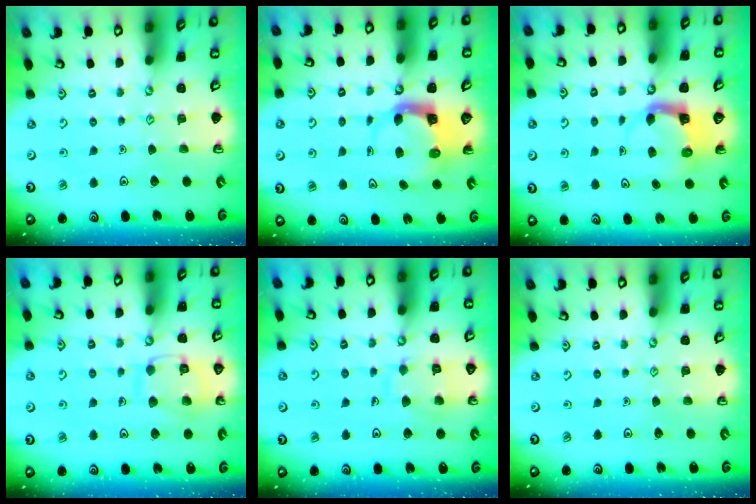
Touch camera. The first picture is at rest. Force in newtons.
{"total": 3.7, "press": 3.6, "slide": 0.5}
{"total": 3.9, "press": 3.9, "slide": 0.3}
{"total": 11.7, "press": 11.6, "slide": 0.9}
{"total": 9.3, "press": 9.3, "slide": 0.8}
{"total": 0.0}